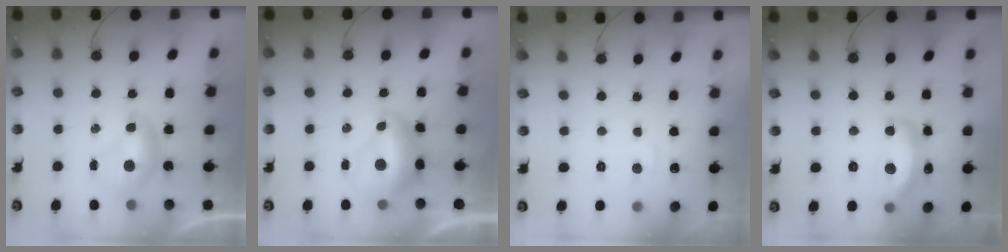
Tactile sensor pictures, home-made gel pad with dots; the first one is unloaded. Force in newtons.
{"total": 2.6, "press": 2.5, "slide": 0.7}
{"total": 1.7, "press": 1.6, "slide": 0.6}
{"total": 7.8, "press": 7.7, "slide": 1.0}